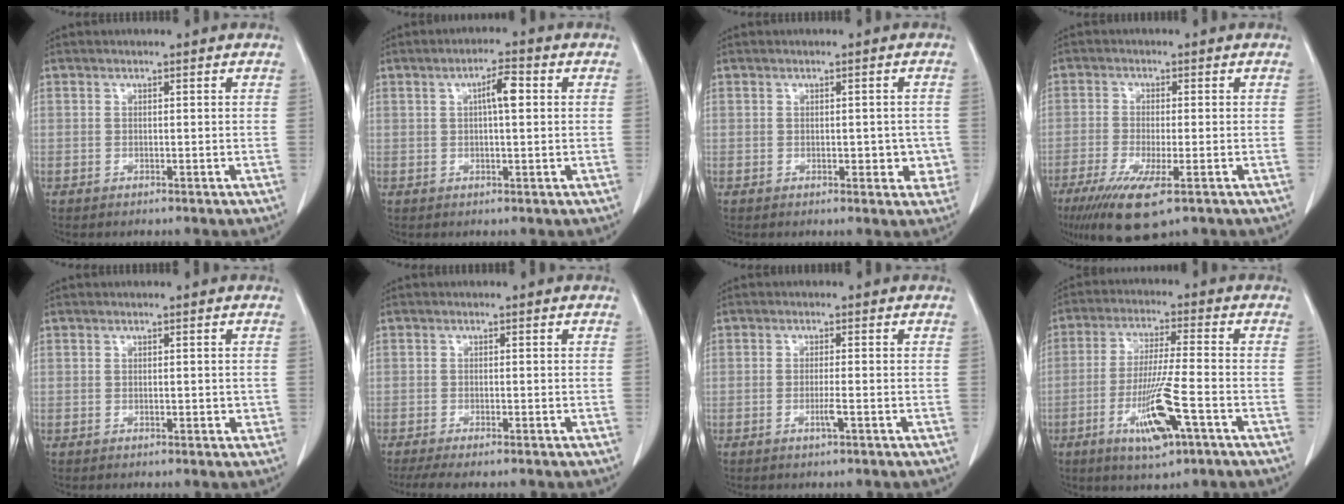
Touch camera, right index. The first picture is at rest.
{"total": 3.9, "force": [0.8, 0.7, 3.8], "torque": [-0.064, 0.010, 0.010]}
{"total": 3.4, "force": [-0.7, 1.9, 2.7], "torque": [-0.018, 0.004, -0.004]}
{"total": 9.2, "force": [-5.4, 1.5, 7.3], "torque": [-0.131, -0.027, -0.087]}
{"total": 1.1, "force": [0.0, 0.6, 0.8], "torque": [-0.009, 0.002, 0.002]}
{"total": 5.6, "force": [-4.7, 0.5, 3.1], "torque": [-0.040, -0.012, -0.073]}
{"total": 1.8, "force": [-0.7, -0.2, 1.6], "torque": [-0.032, -0.002, -0.012]}
{"total": 10.8, "force": [-4.5, 0.6, 9.8], "torque": [-0.187, -0.015, -0.077]}